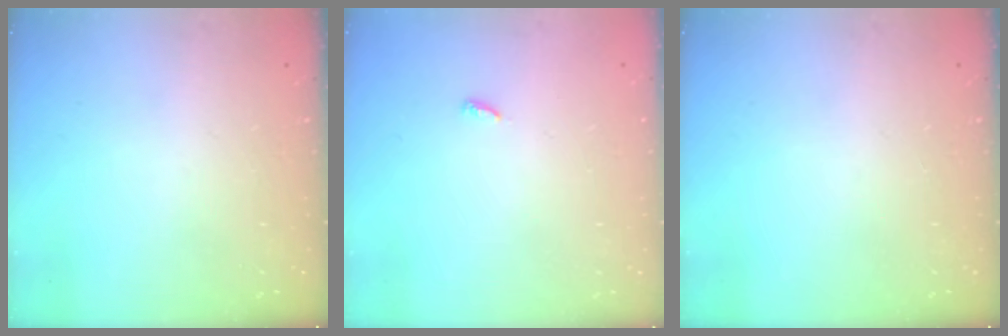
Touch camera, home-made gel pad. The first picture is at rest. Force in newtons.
{"total": 2.5, "press": 2.5, "slide": 0.2}
{"total": 0.0}